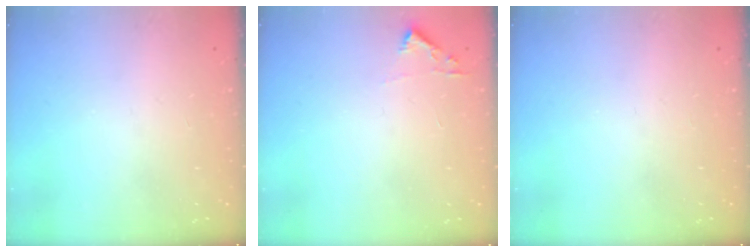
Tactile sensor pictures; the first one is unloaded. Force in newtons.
{"total": 3.3, "press": 3.3, "slide": 0.4}
{"total": 0.0}